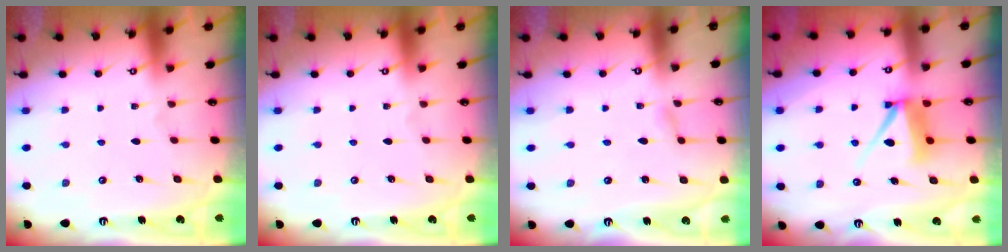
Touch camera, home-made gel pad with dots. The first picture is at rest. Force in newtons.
{"total": 0.0}
{"total": 0.9, "press": 0.9, "slide": 0.1}
{"total": 8.9, "press": 8.9, "slide": 0.6}